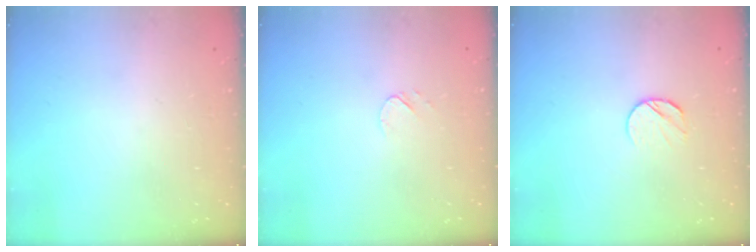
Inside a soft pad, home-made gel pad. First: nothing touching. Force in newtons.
{"total": 3.7, "press": 3.7, "slide": 0.5}
{"total": 5.4, "press": 5.4, "slide": 0.7}